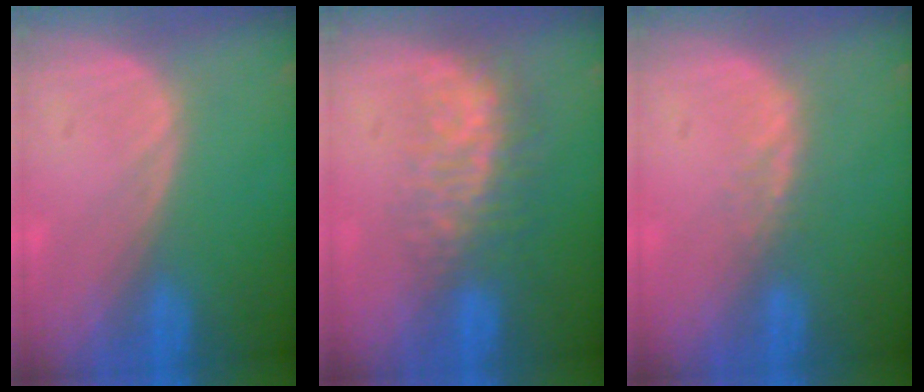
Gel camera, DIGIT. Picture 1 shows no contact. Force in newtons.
{"total": 7.8, "press": 6.9, "slide": 3.5}
{"total": 1.4, "press": 1.4, "slide": 0.3}